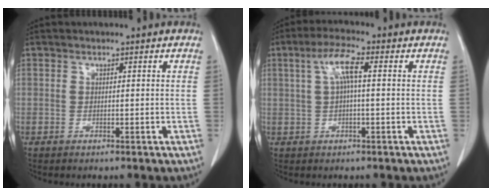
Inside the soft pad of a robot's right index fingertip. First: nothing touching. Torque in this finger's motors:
{"motor_torque": [0.17, 0.11, 0.16, 0.09]}